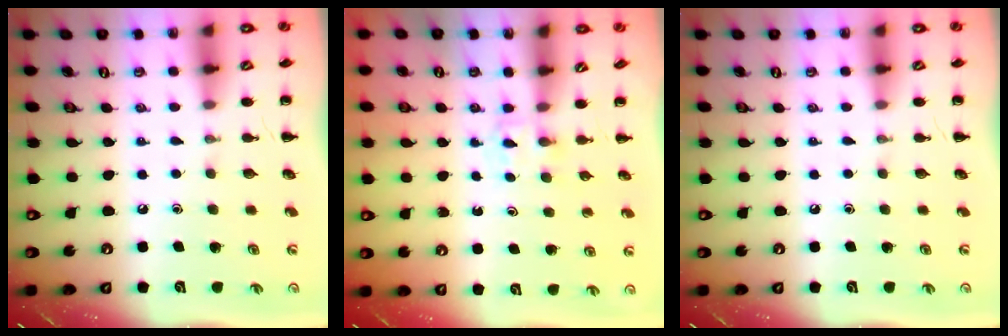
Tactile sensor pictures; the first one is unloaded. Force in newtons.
{"total": 2.3, "press": 2.1, "slide": 1.0}
{"total": 0.0}